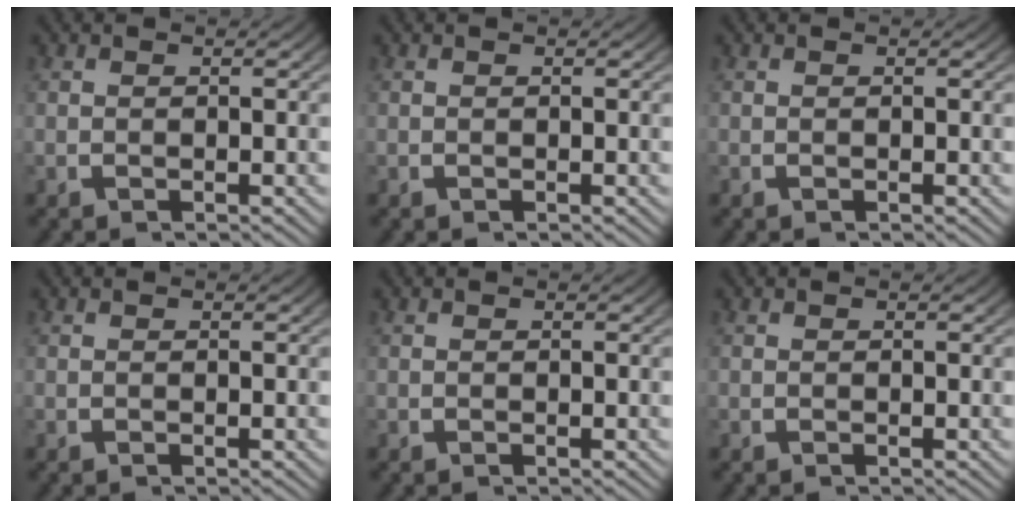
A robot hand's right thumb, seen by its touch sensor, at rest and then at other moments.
{"total": 0.0}
{"total": 0.0}
{"total": 0.0}
{"total": 0.0}
{"total": 0.0}